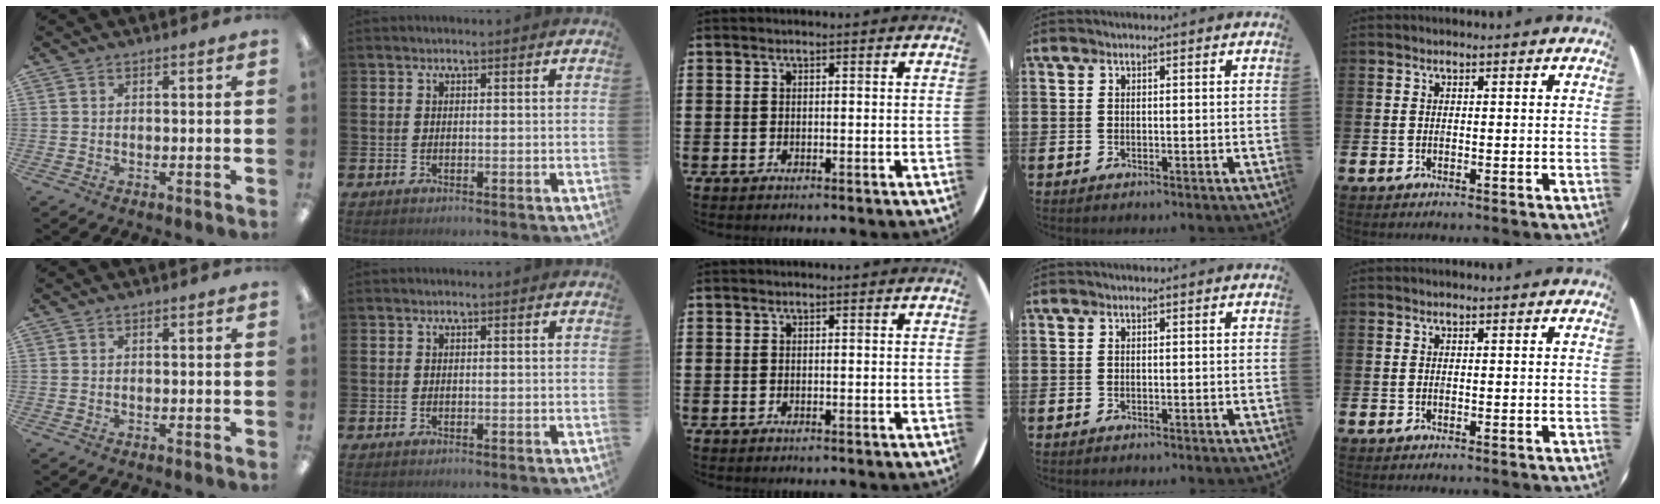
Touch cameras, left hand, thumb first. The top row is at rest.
{}